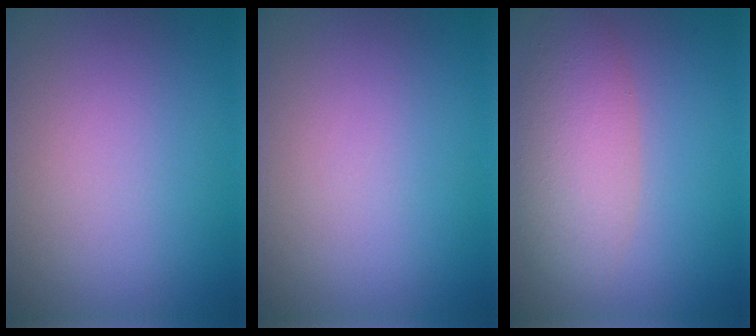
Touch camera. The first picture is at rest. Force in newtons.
{"total": 0.0}
{"total": 5.0, "press": 5.0, "slide": 0.3}